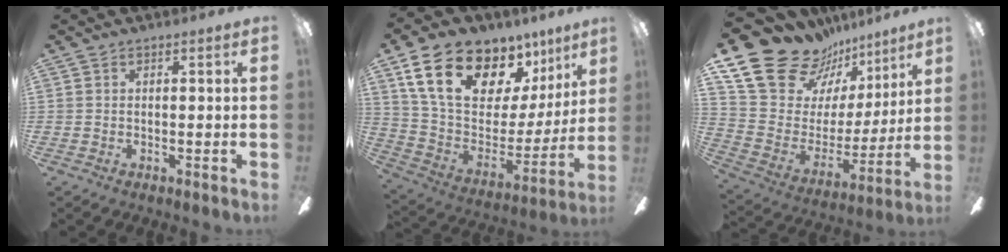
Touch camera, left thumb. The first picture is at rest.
{"total": 22.1, "force": [14.0, 12.1, 12.0], "torque": [-0.197, -0.086, 0.260]}
{"total": 21.6, "force": [15.8, 11.9, 8.8], "torque": [-0.160, -0.111, 0.300]}